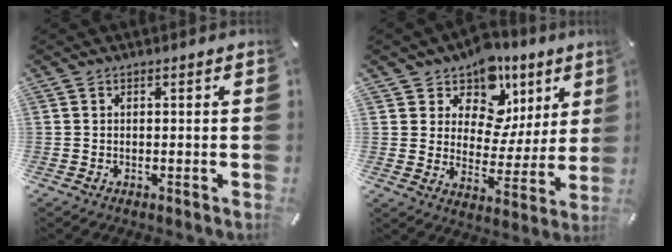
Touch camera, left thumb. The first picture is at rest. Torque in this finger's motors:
{"motor_torque": [1.68, 0.90, 0.26, -0.18, -0.02]}